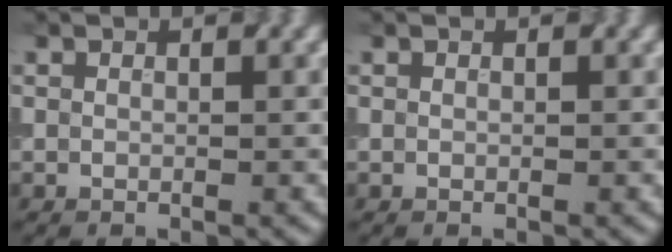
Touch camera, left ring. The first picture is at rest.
{"total": 0.0}